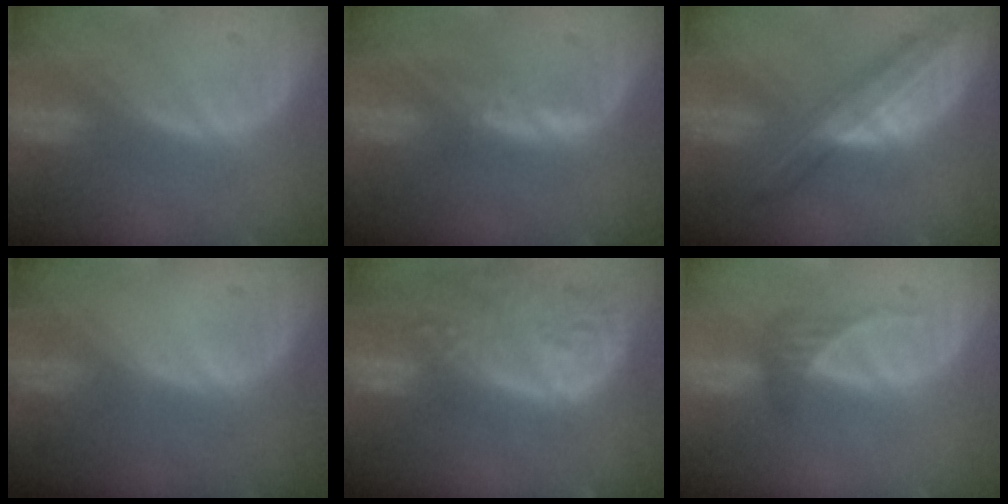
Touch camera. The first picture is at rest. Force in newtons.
{"total": 2.2, "press": 2.1, "slide": 0.2}
{"total": 8.1, "press": 6.9, "slide": 4.3}
{"total": 0.0}
{"total": 14.2, "press": 11.7, "slide": 8.1}
{"total": 2.1, "press": 1.9, "slide": 0.9}